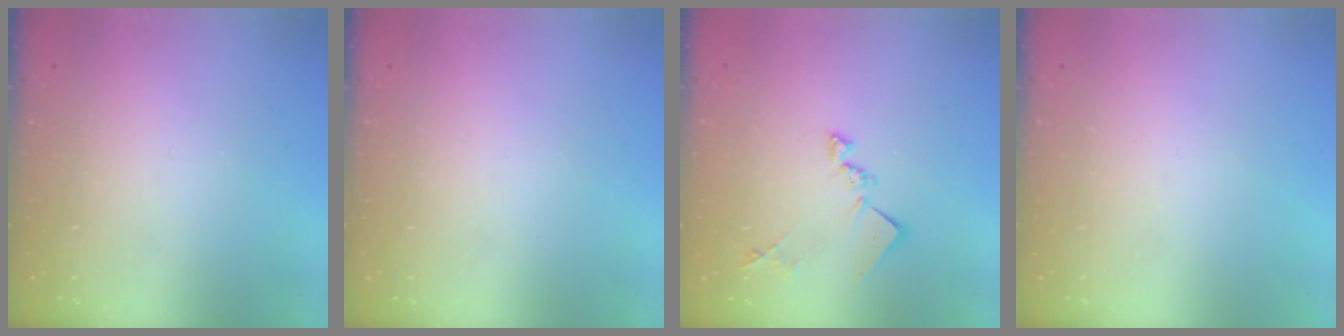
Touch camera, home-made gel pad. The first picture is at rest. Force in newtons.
{"total": 0.0}
{"total": 12.5, "press": 12.5, "slide": 0.3}
{"total": 0.0}